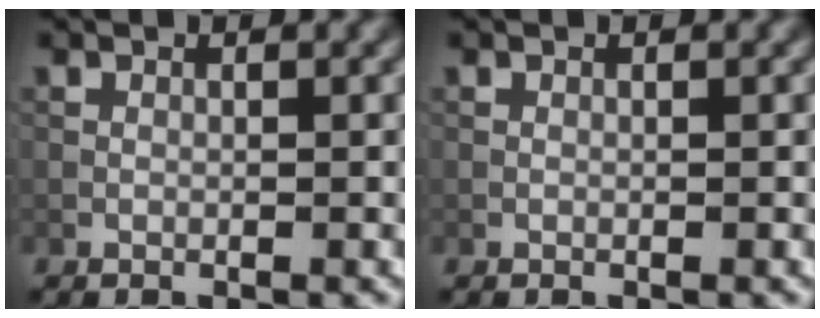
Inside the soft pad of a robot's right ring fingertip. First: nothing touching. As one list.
[{"total": 0.0}]